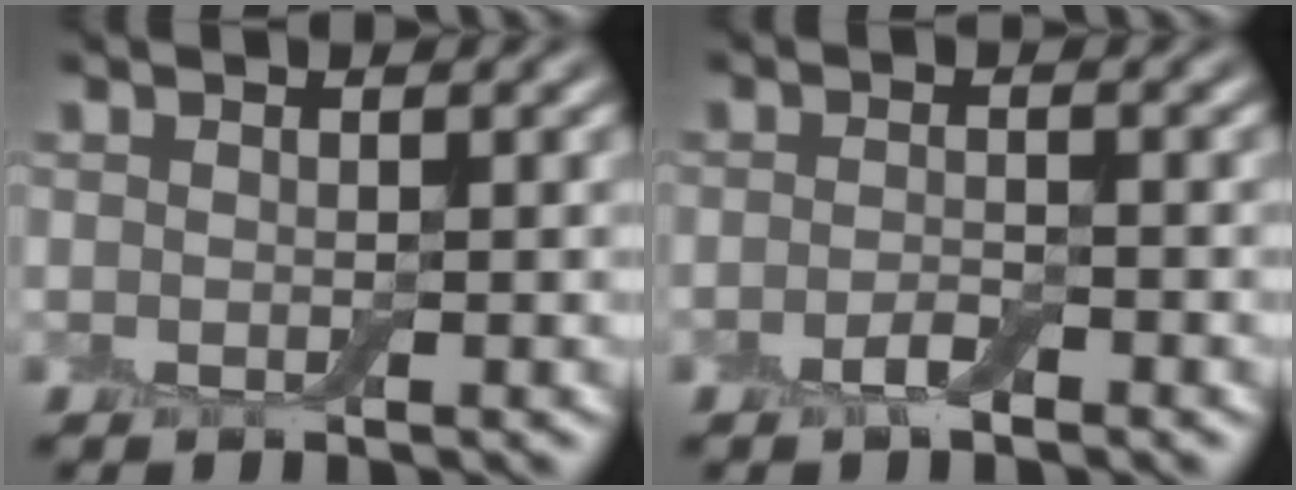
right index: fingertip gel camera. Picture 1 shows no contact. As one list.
[{"total": 1.5, "force": [-1.0, 0.5, 1.1], "torque": [-0.024, 0.000, -0.020]}]